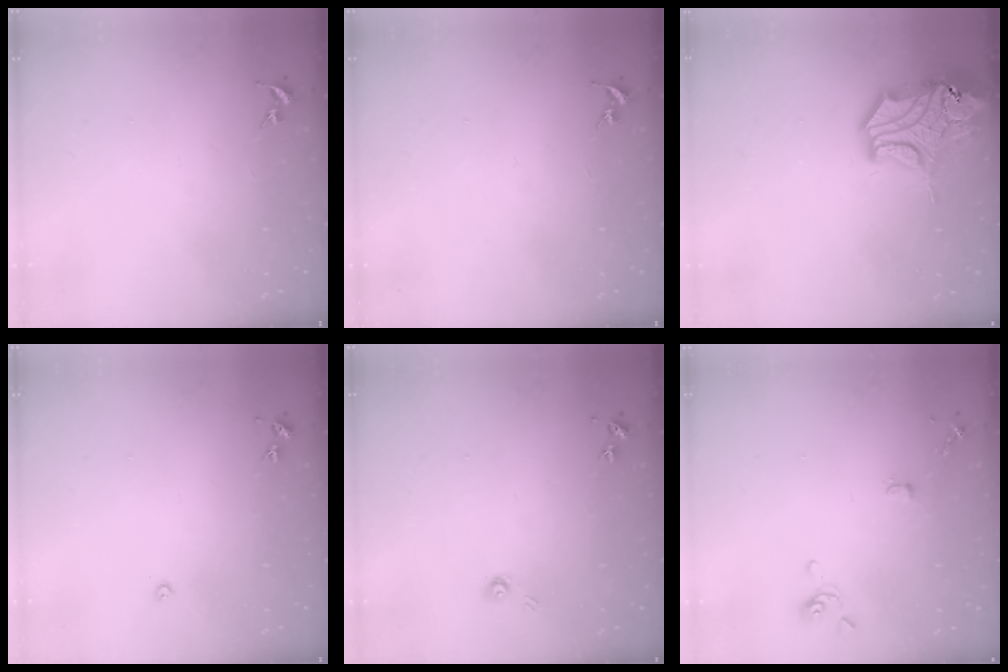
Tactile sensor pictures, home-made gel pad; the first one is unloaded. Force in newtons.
{"total": 0.0}
{"total": 17.2, "press": 17.0, "slide": 2.4}
{"total": 2.2, "press": 2.2, "slide": 0.3}
{"total": 4.0, "press": 4.0, "slide": 0.3}
{"total": 4.6, "press": 4.6, "slide": 0.7}